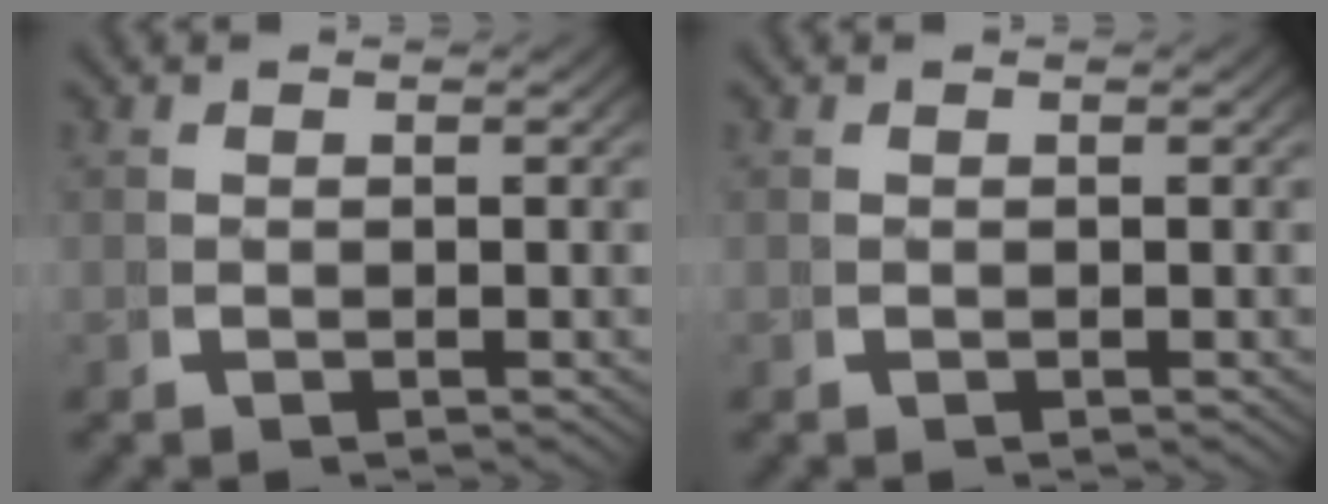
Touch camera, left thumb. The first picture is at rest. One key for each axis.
{"total": 0.0}